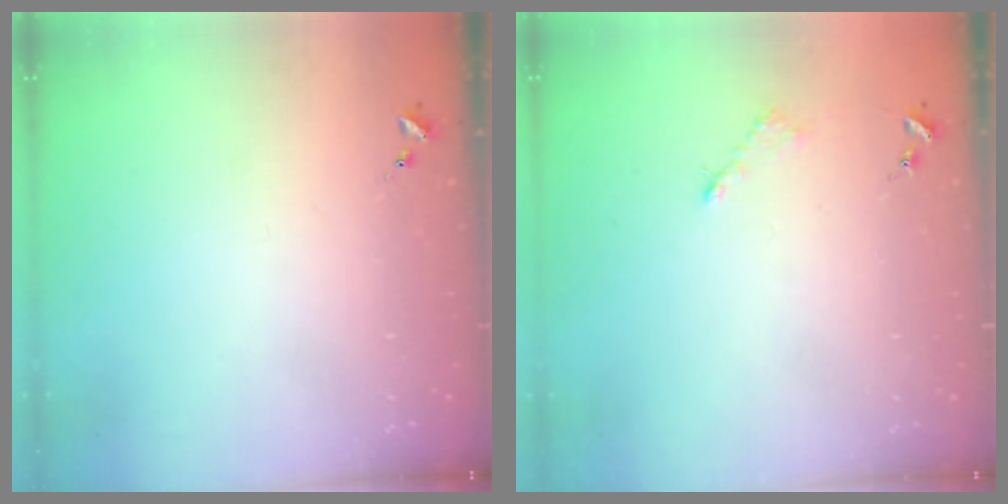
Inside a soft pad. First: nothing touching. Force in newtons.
{"total": 2.6, "press": 2.6, "slide": 0.4}